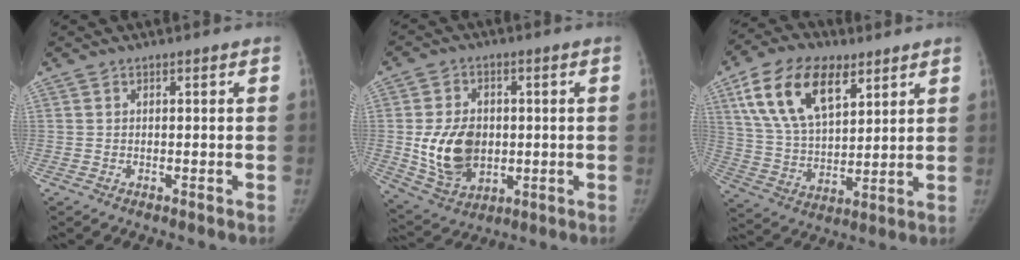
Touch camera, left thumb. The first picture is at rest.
{"total": 13.0, "force": [-0.4, 9.5, 8.8], "torque": [-0.124, -0.007, 0.007]}
{"total": 17.8, "force": [8.7, 9.6, 12.2], "torque": [-0.196, -0.024, 0.164]}